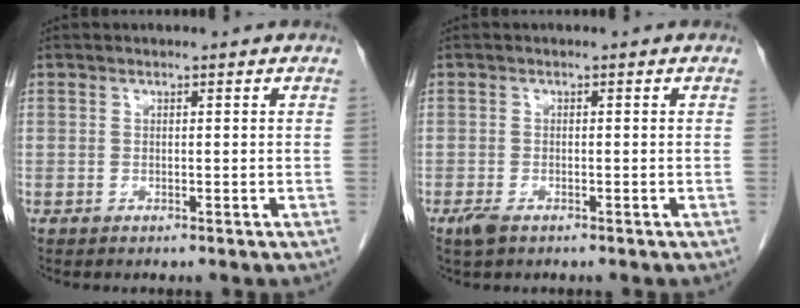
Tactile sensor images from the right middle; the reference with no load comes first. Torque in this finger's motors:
{"motor_torque": [0.47, -0.30, 0.01, 0.00]}